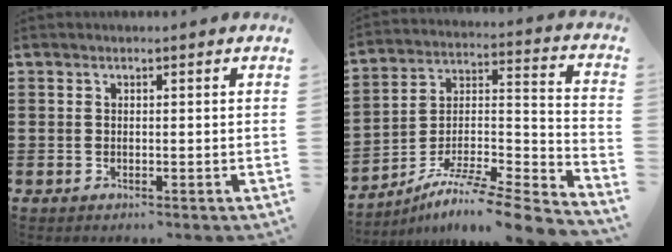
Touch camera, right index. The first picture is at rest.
{"total": 7.7, "force": [-6.5, 0.7, 4.2], "torque": [-0.069, 0.000, -0.129]}